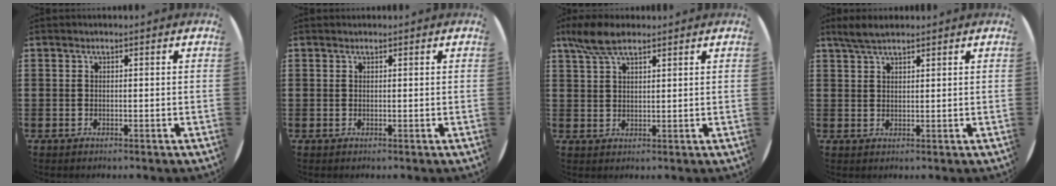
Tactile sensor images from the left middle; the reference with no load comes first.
{"total": 0.0}
{"total": 5.4, "force": [4.1, 1.8, 3.1], "torque": [-0.069, 0.000, 0.075]}
{"total": 3.1, "force": [2.5, 0.8, 1.7], "torque": [-0.038, 0.006, 0.046]}